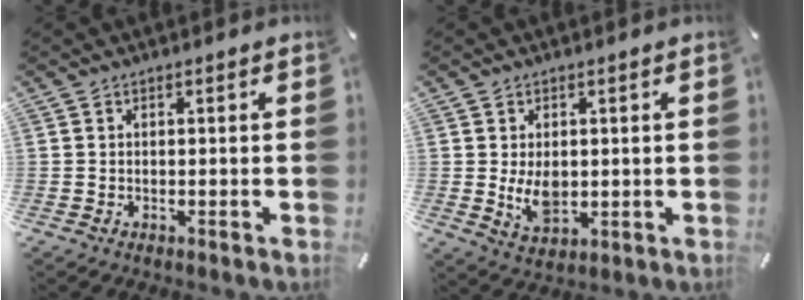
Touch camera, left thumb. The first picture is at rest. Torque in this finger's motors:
{"motor_torque": [0.92, 1.56, 0.52, -0.37, 0.20]}